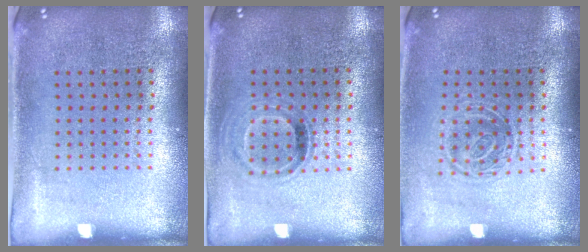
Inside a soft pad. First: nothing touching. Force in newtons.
{"total": 0.9, "press": 0.8, "slide": 0.4}
{"total": 1.4, "press": 1.1, "slide": 0.9}